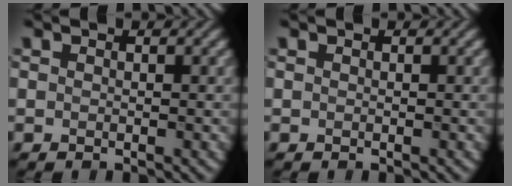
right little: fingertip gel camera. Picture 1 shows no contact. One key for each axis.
{"total": 0.0}